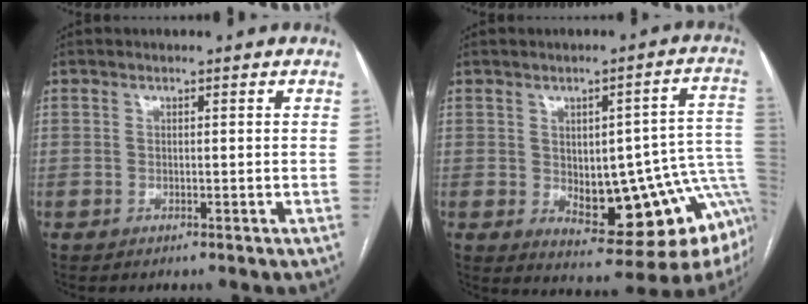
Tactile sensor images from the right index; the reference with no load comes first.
{"total": 18.4, "force": [-2.6, 6.1, 17.2], "torque": [-0.143, 0.024, -0.009]}